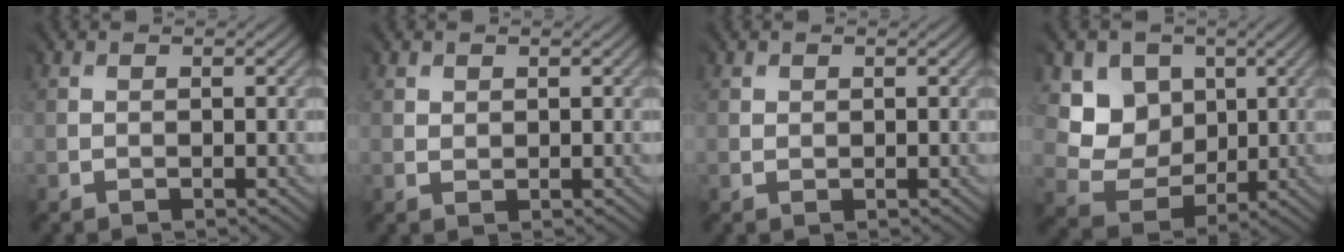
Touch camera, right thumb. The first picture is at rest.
{"total": 1.4, "force": [1.2, 0.5, -0.6], "torque": [0.007, 0.000, 0.021]}
{"total": 1.1, "force": [0.9, 0.4, -0.5], "torque": [0.007, -0.001, 0.016]}
{"total": 6.7, "force": [2.9, 5.7, 1.8], "torque": [-0.066, -0.020, 0.047]}